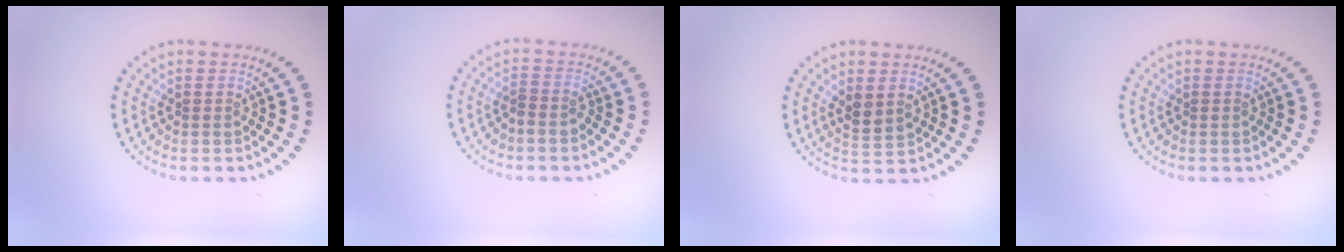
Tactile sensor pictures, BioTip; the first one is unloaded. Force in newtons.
{"total": 1.2, "press": 1.0, "slide": 0.7}
{"total": 1.9, "press": 1.8, "slide": 0.7}
{"total": 0.0}